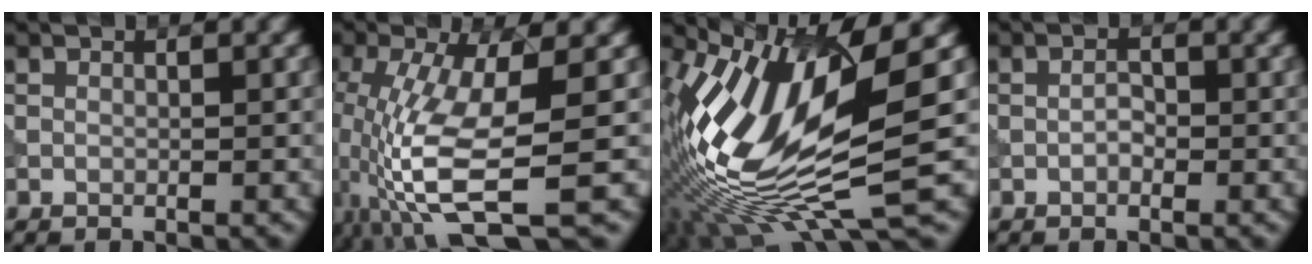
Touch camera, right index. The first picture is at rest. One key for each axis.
{"total": 10.3, "fx": -3.5, "fy": 2.5, "fz": 9.4, "tx": -0.202, "ty": -0.013, "tz": -0.061}
{"total": 14.1, "fx": 0.4, "fy": 4.0, "fz": 13.5, "tx": -0.283, "ty": 0.004, "tz": 0.023}
{"total": 1.1, "fx": -0.4, "fy": 0.5, "fz": 0.9, "tx": -0.015, "ty": 0.004, "tz": -0.010}